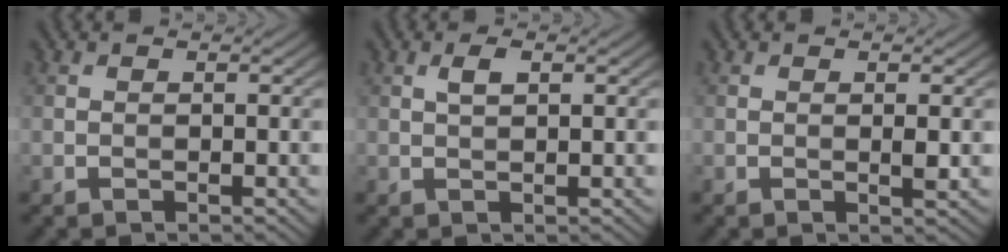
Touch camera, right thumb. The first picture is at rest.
{"total": 1.7, "force": [0.7, 0.5, 1.4], "torque": [-0.031, 0.002, 0.012]}
{"total": 1.1, "force": [0.2, 0.1, 1.1], "torque": [-0.023, -0.001, 0.001]}